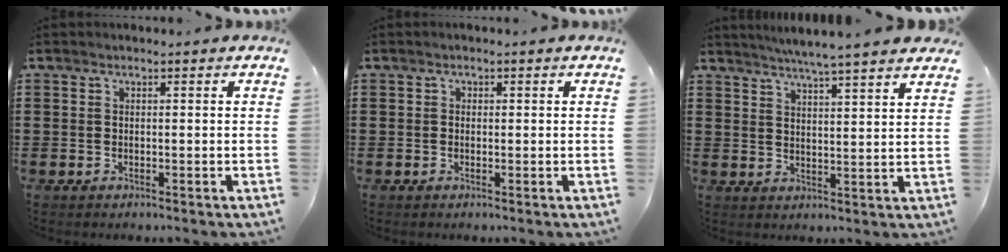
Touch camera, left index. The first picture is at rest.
{"total": 0.5, "force": [-0.2, 0.5, 0.1], "torque": [-0.005, 0.001, -0.003]}
{"total": 4.3, "force": [3.9, -0.9, 1.3], "torque": [-0.041, -0.019, 0.067]}